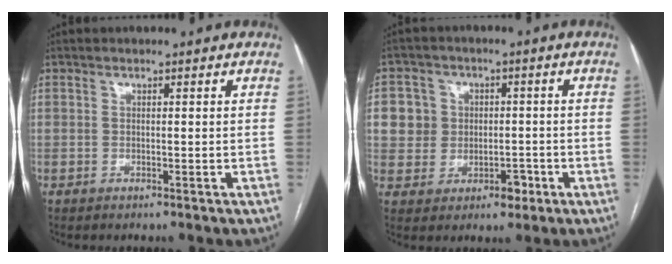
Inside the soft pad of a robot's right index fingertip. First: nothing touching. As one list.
[{"total": 7.2, "force": [0.0, 7.0, 1.6], "torque": [-0.021, 0.023, 0.011]}]